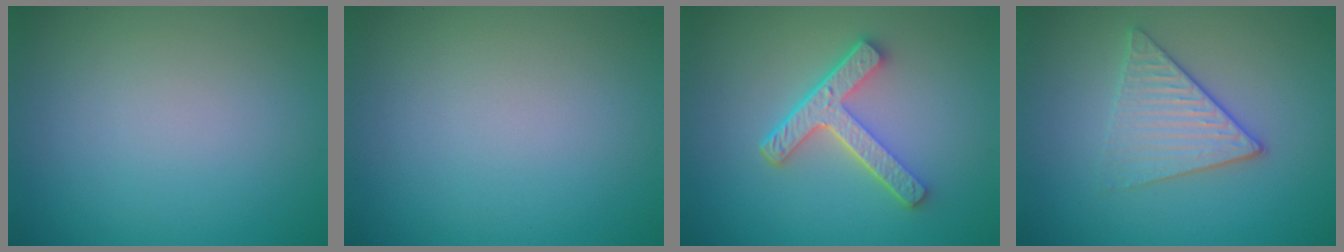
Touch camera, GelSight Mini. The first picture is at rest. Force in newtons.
{"total": 0.0}
{"total": 4.7, "press": 3.6, "slide": 3.0}
{"total": 3.5, "press": 3.1, "slide": 1.5}